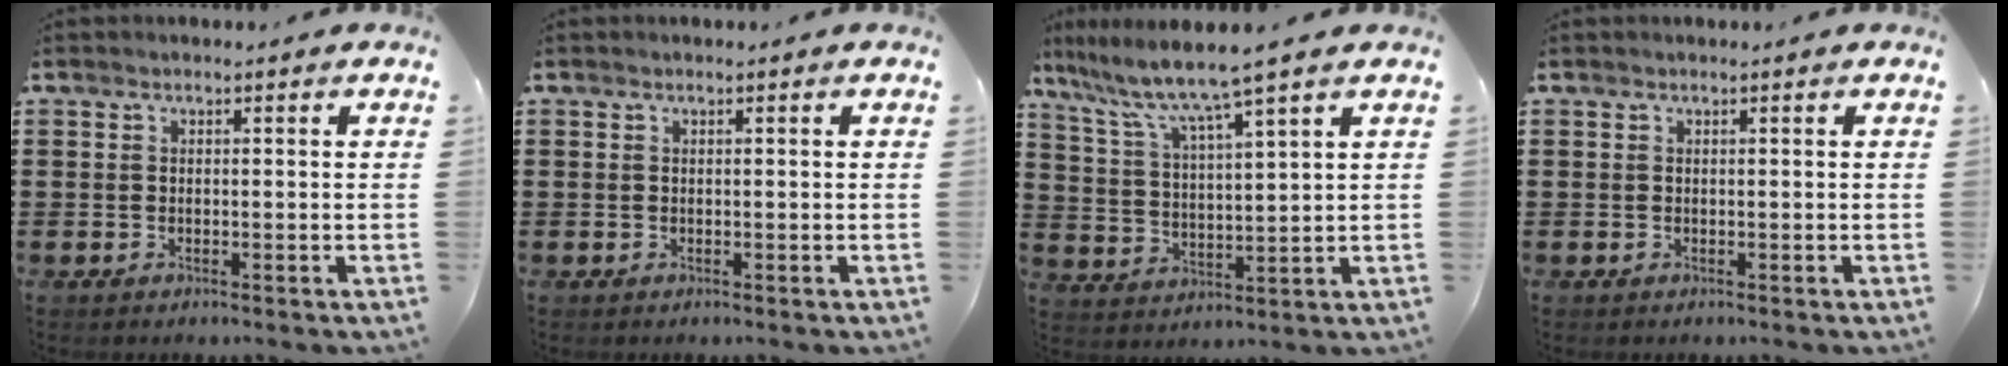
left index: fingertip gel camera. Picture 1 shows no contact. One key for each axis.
{"total": 0.0}
{"total": 7.1, "fx": 5.7, "fy": -0.4, "fz": 4.1, "tx": -0.102, "ty": -0.034, "tz": 0.092}
{"total": 0.0}